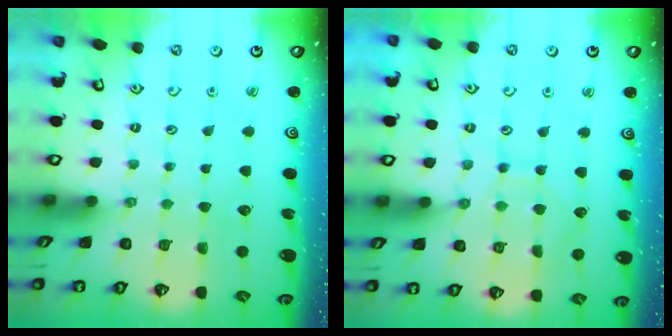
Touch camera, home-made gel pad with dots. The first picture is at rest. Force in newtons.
{"total": 6.9, "press": 6.8, "slide": 0.7}